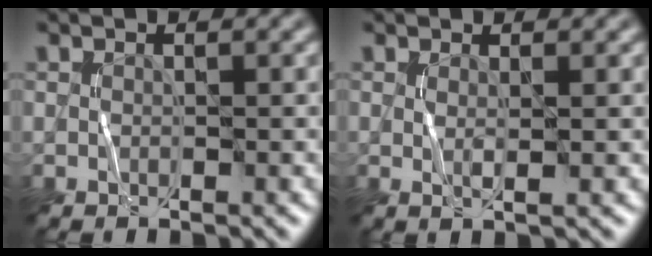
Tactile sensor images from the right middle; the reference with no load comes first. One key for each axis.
{"total": 1.0, "fx": 0.4, "fy": 0.2, "fz": 0.9, "tx": -0.018, "ty": -0.003, "tz": 0.007}